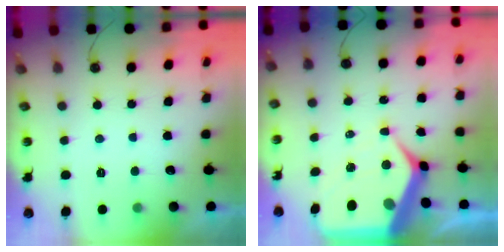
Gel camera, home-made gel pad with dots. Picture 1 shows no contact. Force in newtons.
{"total": 13.8, "press": 13.8, "slide": 1.2}